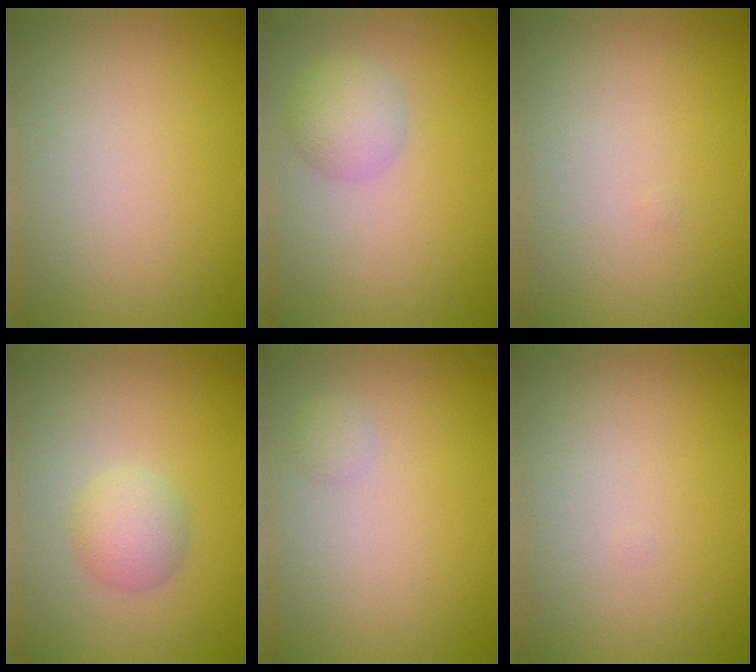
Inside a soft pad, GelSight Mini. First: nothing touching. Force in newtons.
{"total": 2.6, "press": 2.6, "slide": 0.1}
{"total": 0.0}
{"total": 2.5, "press": 2.5, "slide": 0.0}
{"total": 0.7, "press": 0.7, "slide": 0.0}
{"total": 0.0}